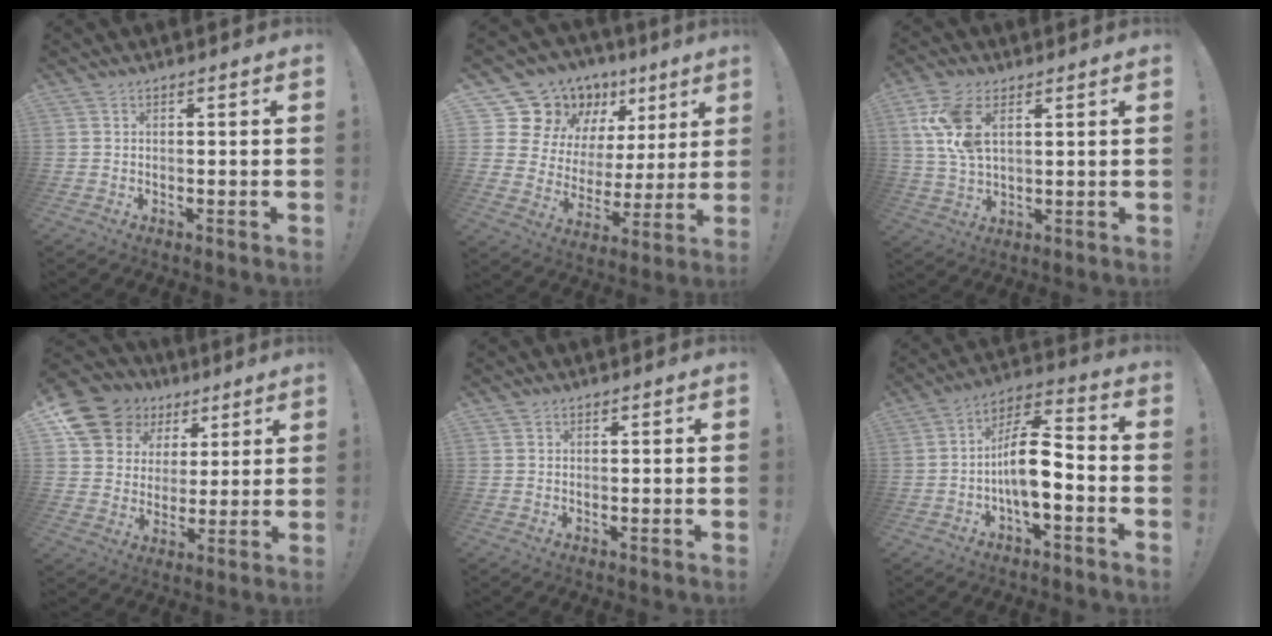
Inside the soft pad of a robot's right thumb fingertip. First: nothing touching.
{"total": 15.2, "force": [10.6, 9.9, 4.7], "torque": [-0.072, -0.083, 0.218]}
{"total": 11.2, "force": [4.3, 6.2, 8.3], "torque": [-0.168, -0.007, 0.082]}
{"total": 15.2, "force": [8.7, 11.3, 5.4], "torque": [-0.091, -0.049, 0.182]}
{"total": 0.6, "force": [0.3, 0.4, 0.0], "torque": [0.006, -0.002, 0.006]}
{"total": 13.3, "force": [-2.9, 5.6, 11.7], "torque": [-0.204, 0.018, -0.051]}